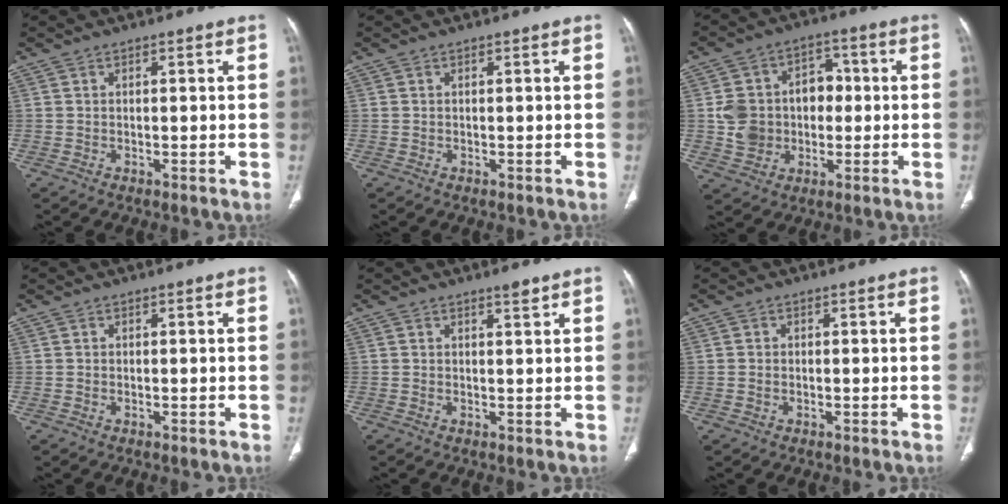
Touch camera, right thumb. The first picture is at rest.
{"total": 0.0}
{"total": 12.2, "force": [-0.4, 10.3, 6.5], "torque": [-0.071, 0.034, 0.001]}
{"total": 0.0}
{"total": 1.4, "force": [1.2, 0.1, 0.8], "torque": [-0.009, -0.010, 0.019]}
{"total": 1.0, "force": [-0.1, 0.8, 0.5], "torque": [-0.012, 0.003, -0.001]}